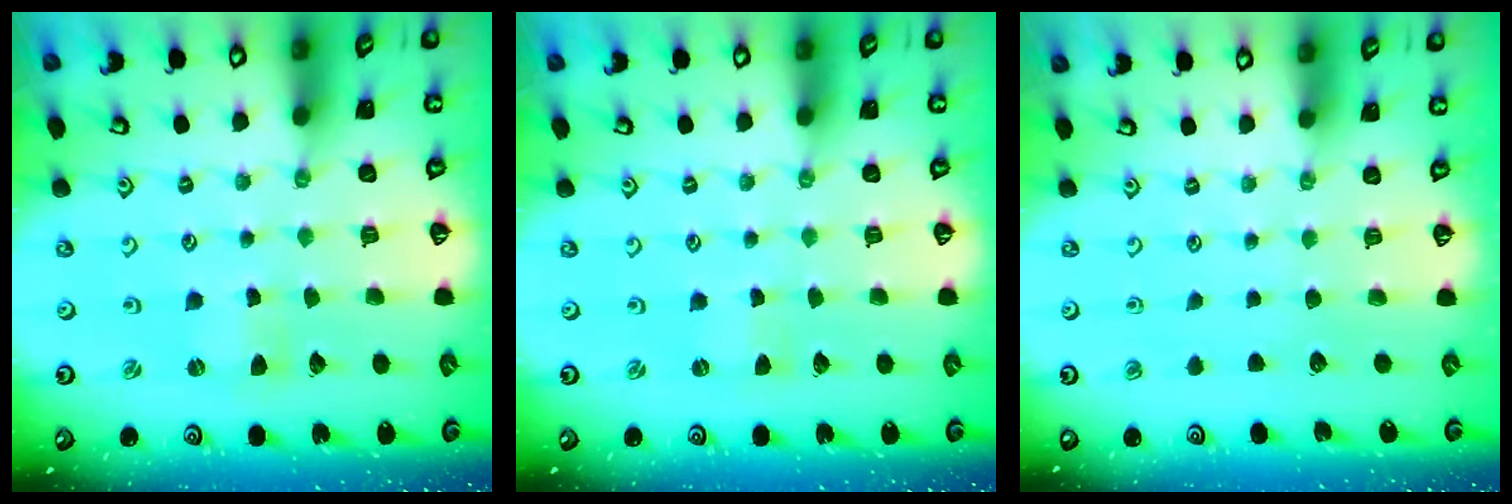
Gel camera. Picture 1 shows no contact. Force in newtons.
{"total": 0.0}
{"total": 0.0}